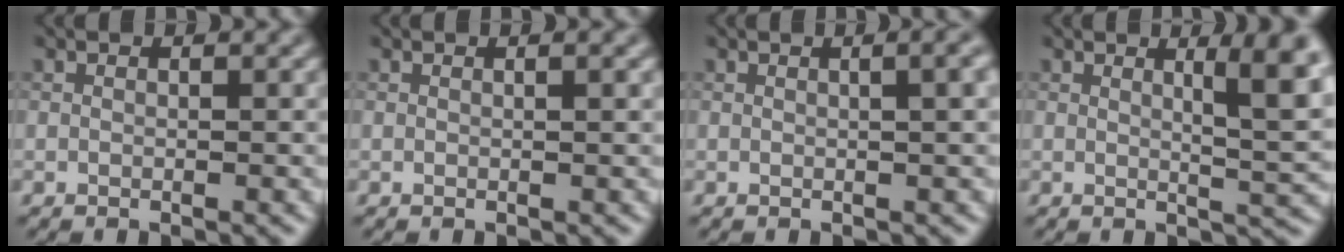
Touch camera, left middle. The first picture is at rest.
{"total": 1.1, "force": [0.4, 0.3, 1.0], "torque": [-0.008, 0.005, 0.003]}
{"total": 4.6, "force": [1.4, 2.0, 3.9], "torque": [-0.020, 0.023, -0.002]}
{"total": 5.1, "force": [1.7, 1.0, 4.7], "torque": [-0.057, -0.002, 0.026]}